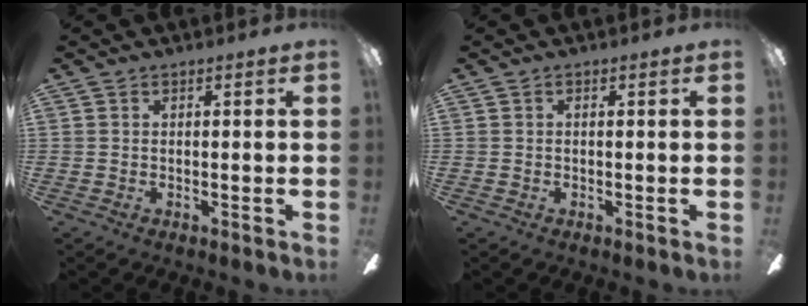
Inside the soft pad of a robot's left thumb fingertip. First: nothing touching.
{"total": 0.0}